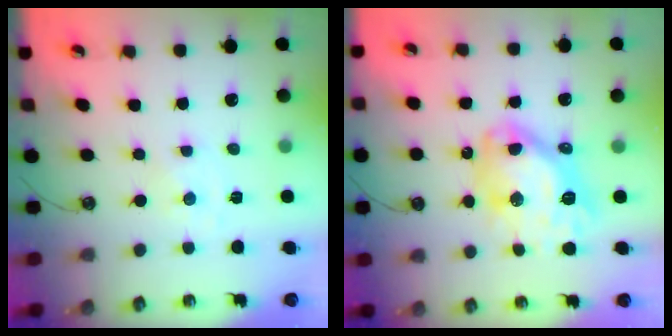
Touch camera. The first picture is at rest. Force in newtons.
{"total": 16.7, "press": 16.6, "slide": 1.7}